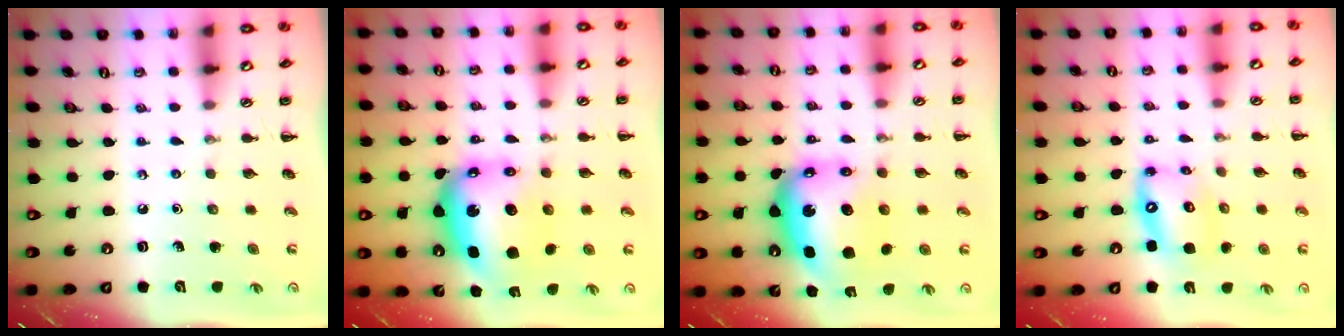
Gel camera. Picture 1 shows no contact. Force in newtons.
{"total": 10.2, "press": 9.8, "slide": 3.0}
{"total": 10.2, "press": 9.8, "slide": 3.0}
{"total": 13.0, "press": 12.5, "slide": 3.6}